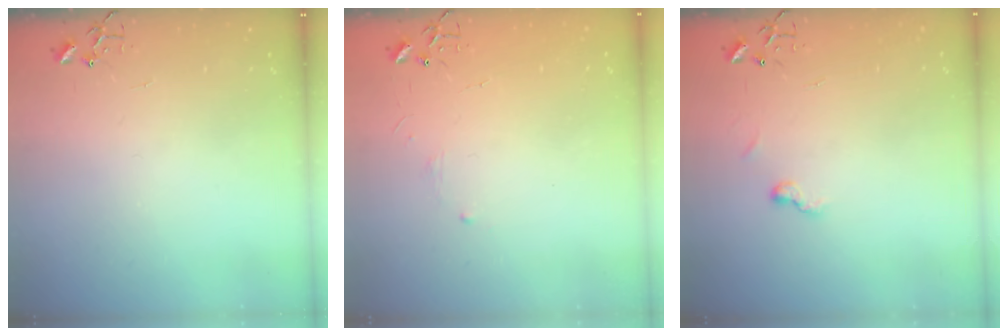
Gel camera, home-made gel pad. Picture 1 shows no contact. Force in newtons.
{"total": 2.8, "press": 2.8, "slide": 0.5}
{"total": 5.2, "press": 5.2, "slide": 0.6}